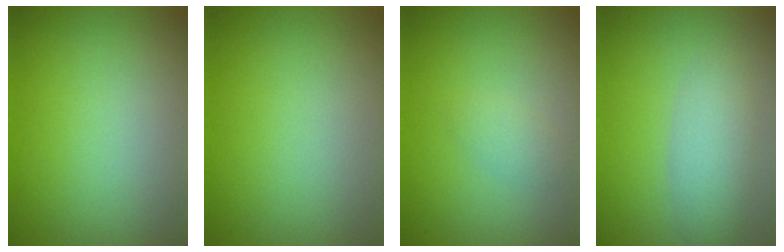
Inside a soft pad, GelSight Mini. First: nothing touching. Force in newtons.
{"total": 0.0}
{"total": 1.1, "press": 1.1, "slide": 0.1}
{"total": 2.8, "press": 2.8, "slide": 0.3}